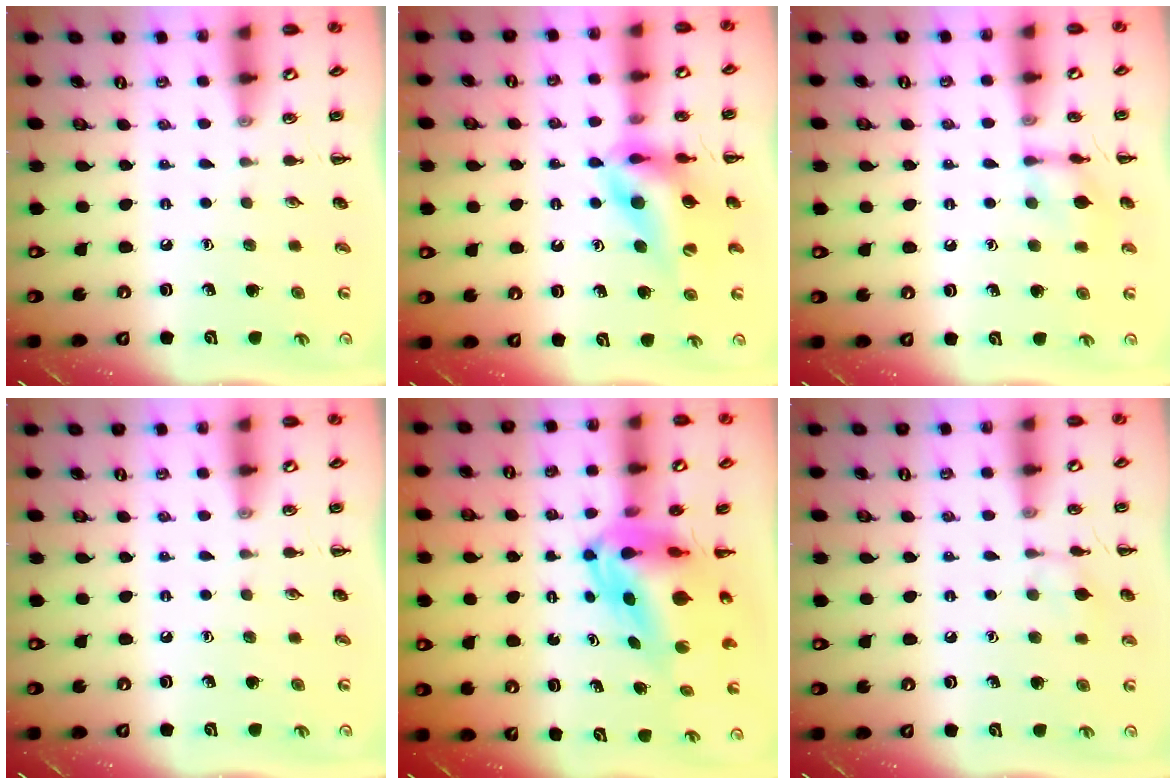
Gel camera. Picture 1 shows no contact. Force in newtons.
{"total": 12.2, "press": 11.6, "slide": 3.8}
{"total": 9.2, "press": 9.1, "slide": 0.7}
{"total": 0.0}
{"total": 8.6, "press": 8.1, "slide": 2.9}
{"total": 7.0, "press": 6.7, "slide": 1.7}